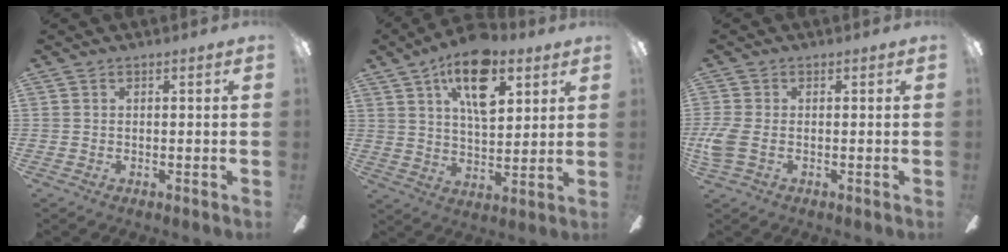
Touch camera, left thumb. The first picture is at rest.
{"total": 15.8, "force": [8.5, 7.6, 11.0], "torque": [-0.175, -0.019, 0.145]}
{"total": 4.9, "force": [-0.9, 2.7, 3.9], "torque": [-0.092, 0.000, -0.020]}